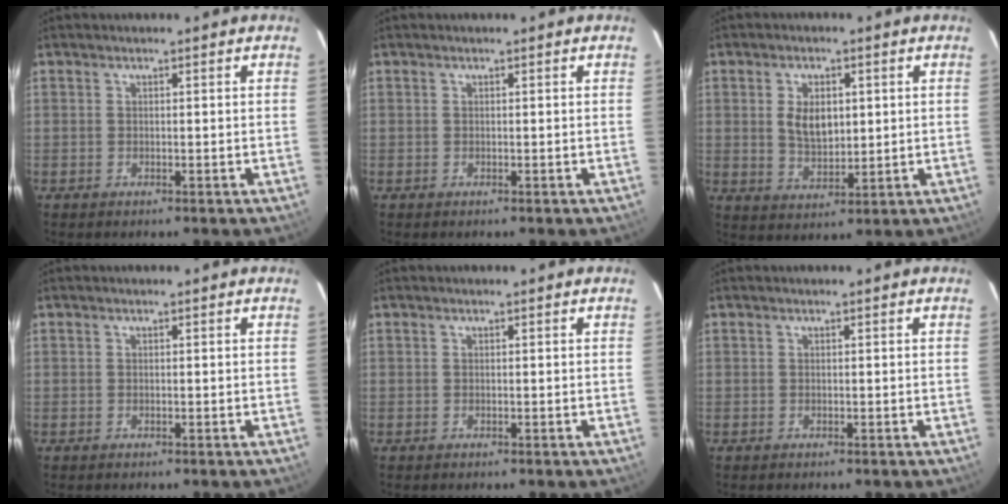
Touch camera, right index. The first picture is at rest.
{"total": 0.0}
{"total": 6.8, "force": [1.2, 3.9, 5.4], "torque": [-0.098, 0.002, 0.030]}
{"total": 0.0}
{"total": 0.0}
{"total": 0.0}